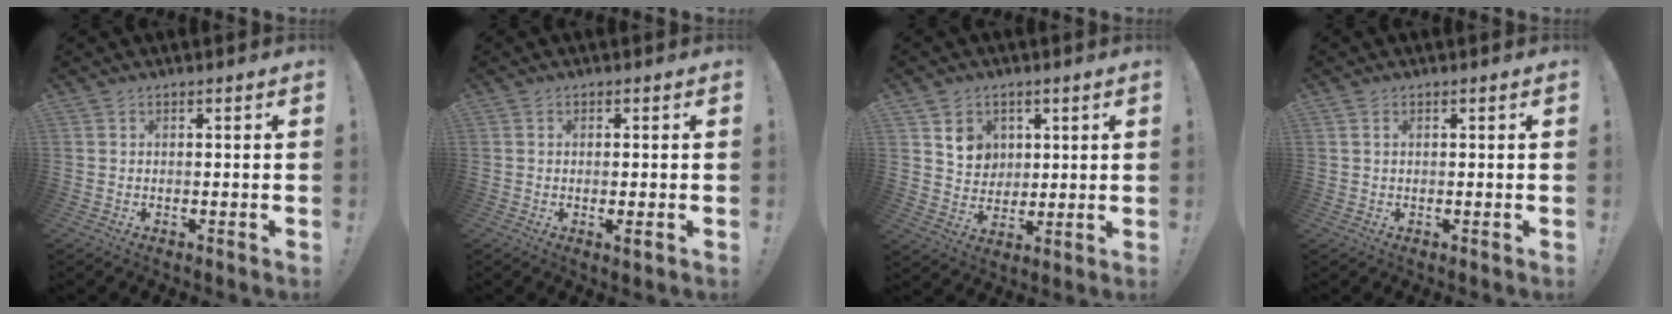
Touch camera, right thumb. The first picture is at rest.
{"total": 2.4, "force": [-0.3, -0.1, 2.3], "torque": [-0.032, -0.005, -0.007]}
{"total": 7.6, "force": [3.9, 6.3, 1.6], "torque": [-0.015, -0.028, 0.076]}
{"total": 1.0, "force": [0.4, 0.5, 0.7], "torque": [-0.022, 0.005, 0.010]}